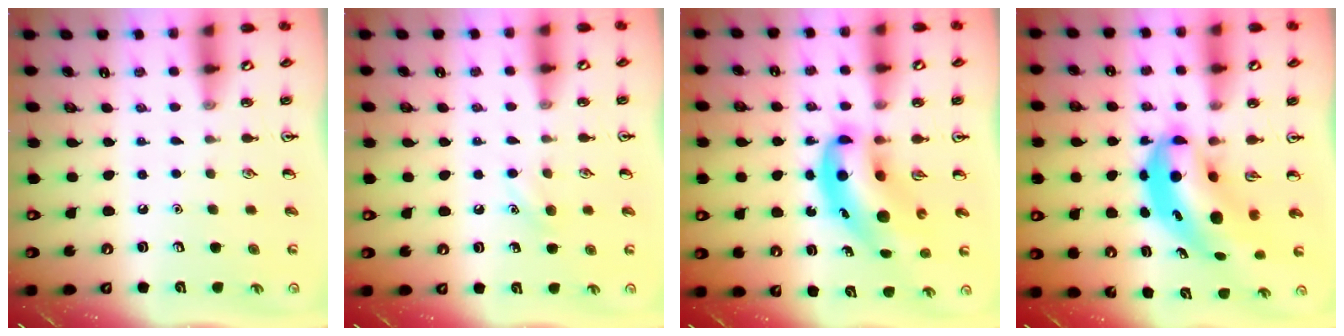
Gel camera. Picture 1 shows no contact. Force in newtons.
{"total": 5.4, "press": 5.1, "slide": 1.6}
{"total": 10.6, "press": 10.1, "slide": 3.1}
{"total": 8.1, "press": 7.7, "slide": 2.4}